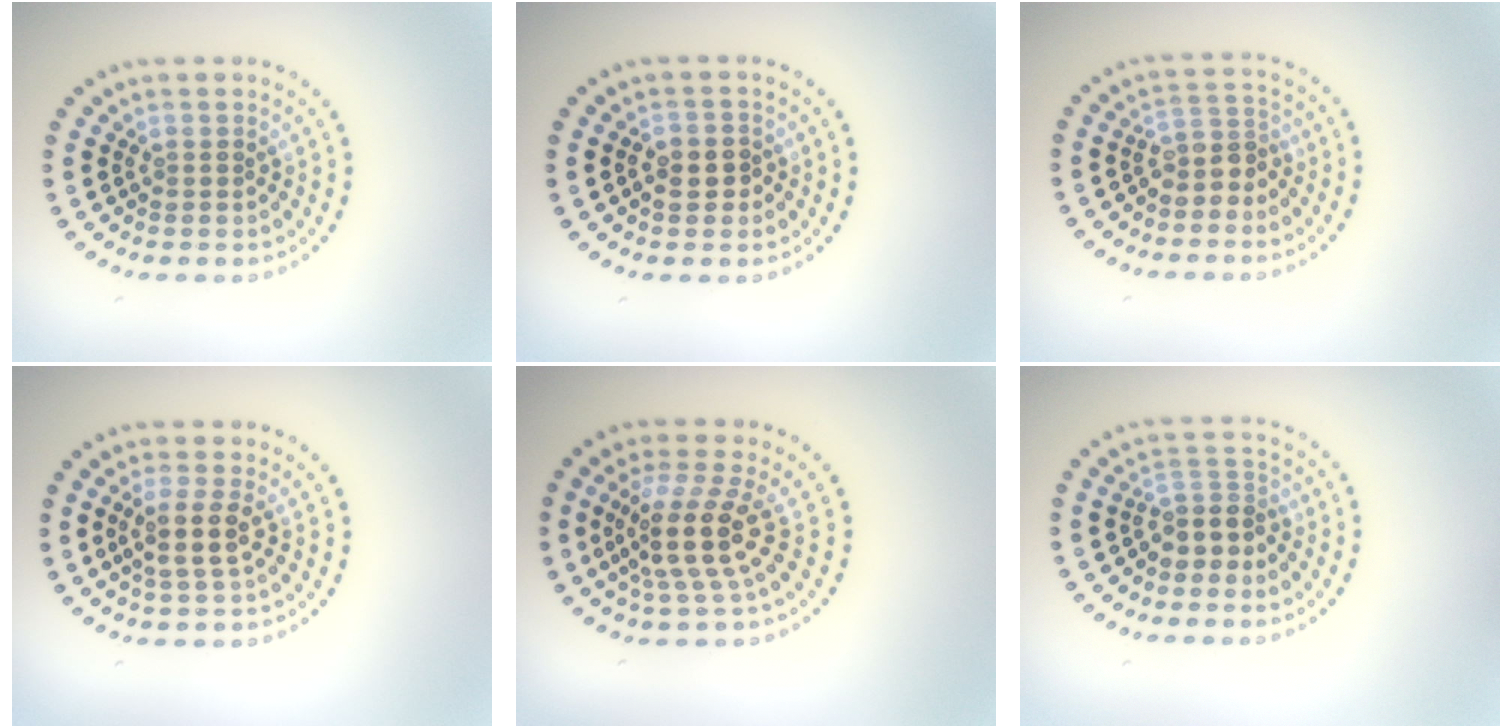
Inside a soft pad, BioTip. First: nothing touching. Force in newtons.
{"total": 1.7, "press": 1.6, "slide": 0.4}
{"total": 2.6, "press": 2.0, "slide": 1.6}
{"total": 2.7, "press": 2.3, "slide": 1.5}
{"total": 4.5, "press": 3.4, "slide": 2.9}
{"total": 2.6, "press": 2.0, "slide": 1.7}